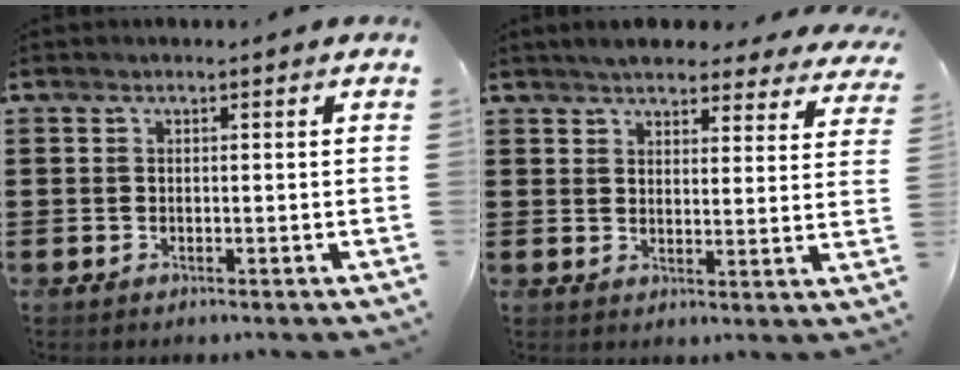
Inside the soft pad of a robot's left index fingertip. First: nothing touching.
{"total": 4.9, "force": [4.7, 0.7, 1.0], "torque": [-0.032, -0.018, 0.084]}